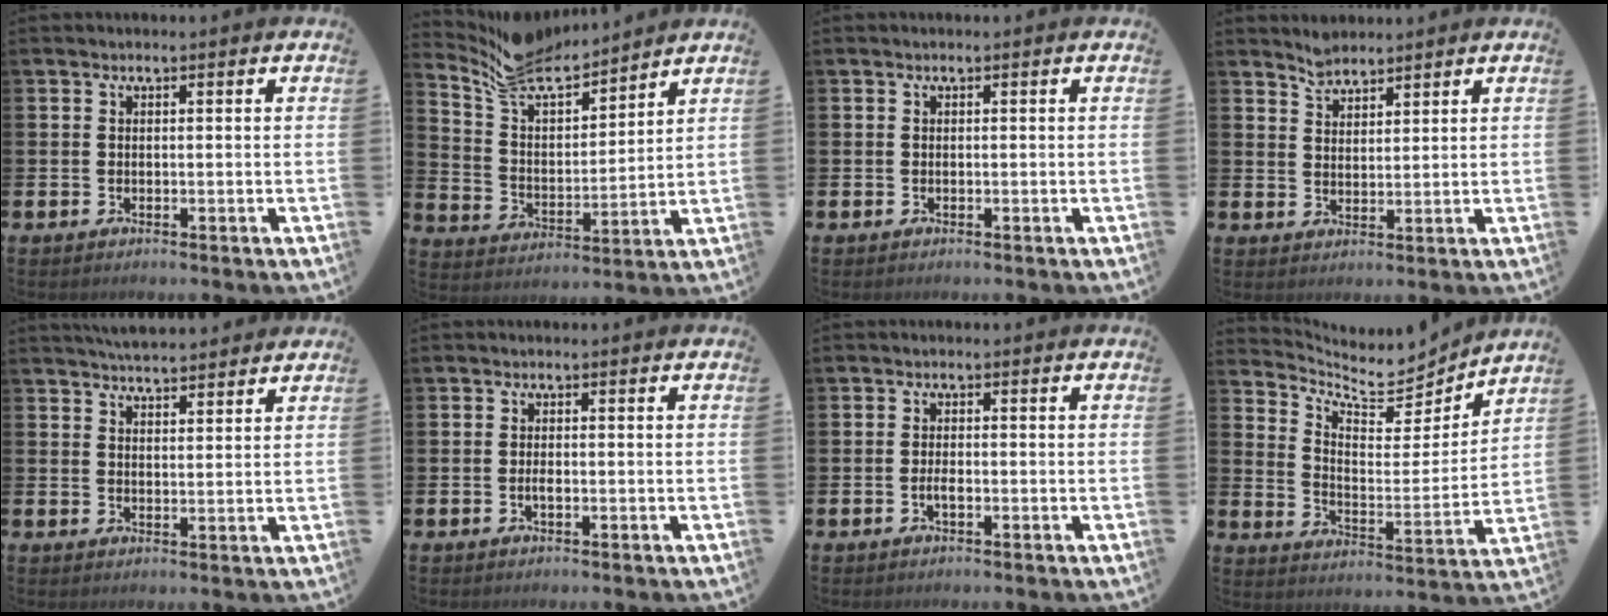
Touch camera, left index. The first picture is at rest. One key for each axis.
{"total": 9.4, "fx": 8.8, "fy": 2.7, "fz": 2.3, "tx": -0.090, "ty": -0.054, "tz": 0.165}
{"total": 0.0}
{"total": 3.4, "fx": 3.3, "fy": 0.7, "fz": -0.2, "tx": -0.004, "ty": -0.014, "tz": 0.062}
{"total": 4.3, "fx": 4.3, "fy": 0.4, "fz": 0.1, "tx": -0.012, "ty": -0.019, "tz": 0.079}
{"total": 1.0, "fx": -0.3, "fy": 0.4, "fz": 0.9, "tx": -0.025, "ty": 0.002, "tz": -0.004}
{"total": 1.4, "fx": -0.5, "fy": 0.5, "fz": 1.2, "tx": -0.030, "ty": 0.003, "tz": -0.008}
{"total": 7.7, "fx": 7.1, "fy": 2.6, "fz": 1.3, "tx": -0.065, "ty": -0.060, "tz": 0.124}